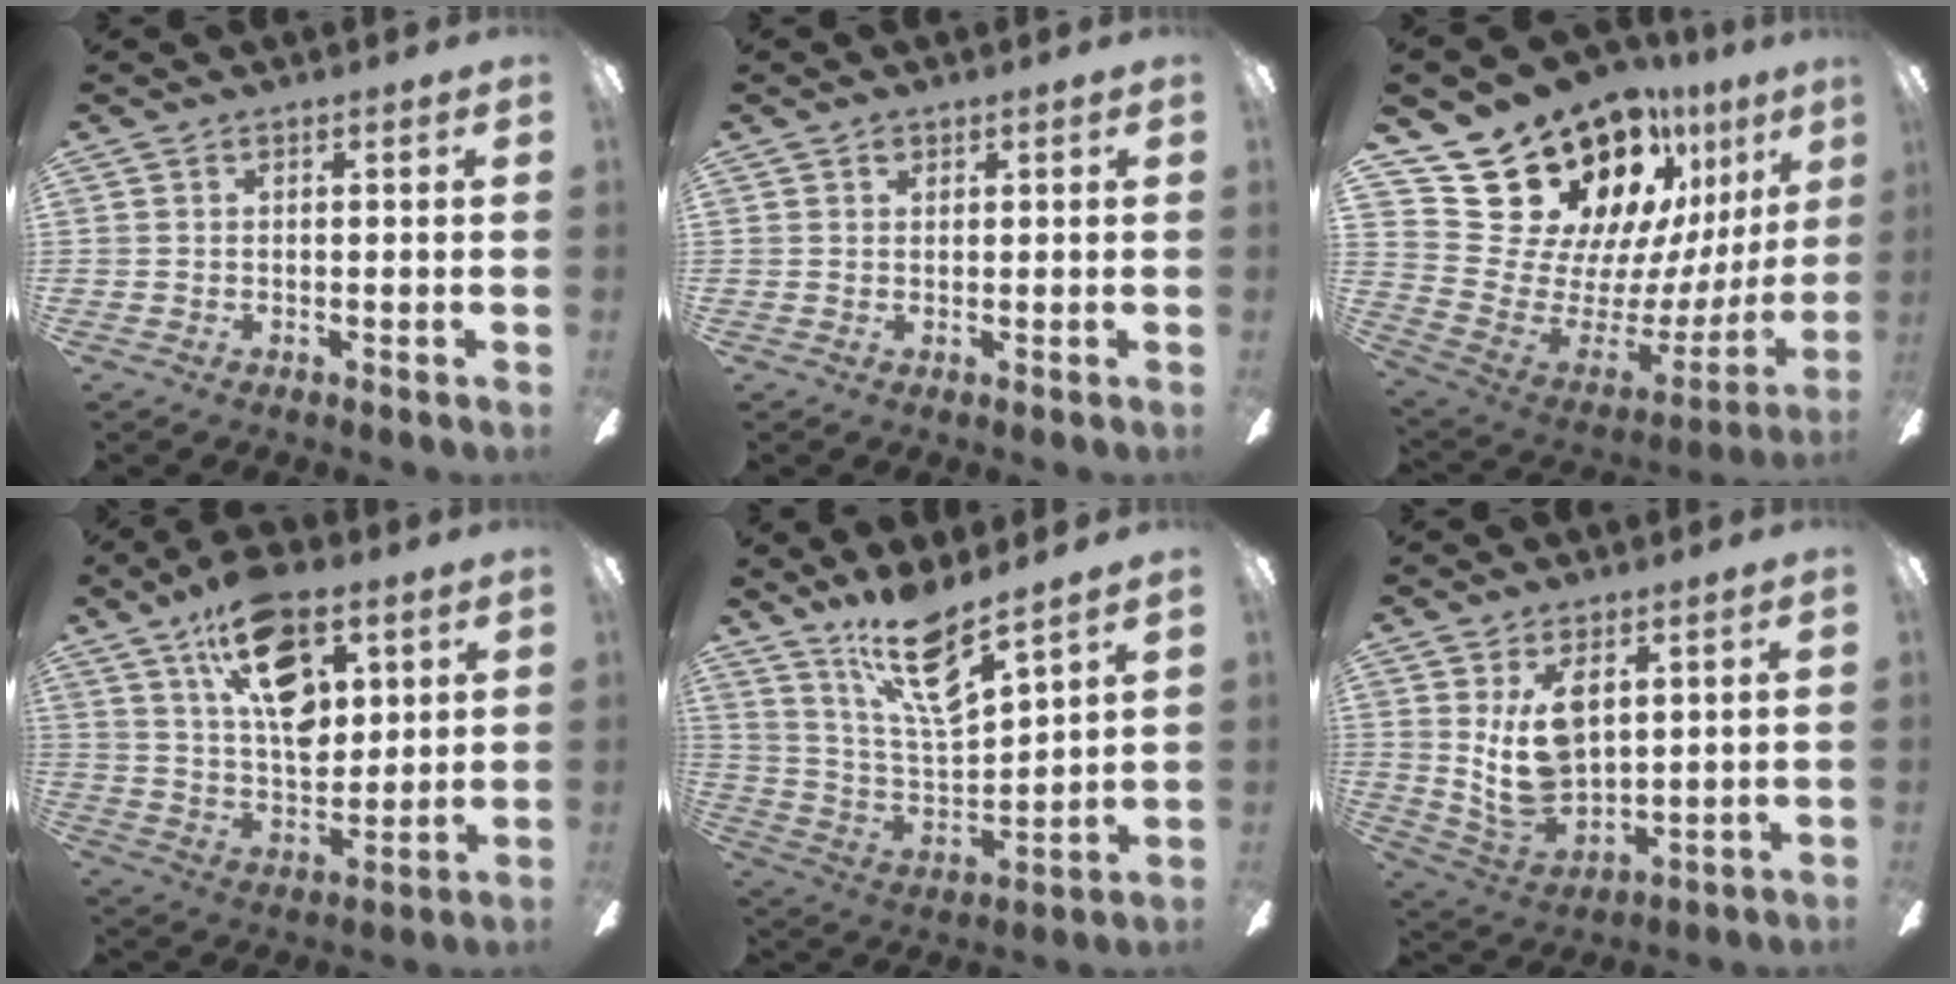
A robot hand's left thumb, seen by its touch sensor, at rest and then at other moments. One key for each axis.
{"total": 1.0, "fx": 0.7, "fy": 0.7, "fz": 0.2, "tx": 0.002, "ty": -0.002, "tz": 0.012}
{"total": 22.1, "fx": 18.0, "fy": 10.6, "fz": 7.2, "tx": -0.118, "ty": -0.154, "tz": 0.350}
{"total": 18.9, "fx": 9.8, "fy": 10.2, "fz": 12.6, "tx": -0.201, "ty": -0.031, "tz": 0.172}
{"total": 15.7, "fx": 11.5, "fy": 4.1, "fz": 9.9, "tx": -0.196, "ty": -0.071, "tz": 0.198}
{"total": 11.8, "fx": 4.7, "fy": 6.7, "fz": 8.6, "tx": -0.185, "ty": -0.019, "tz": 0.084}